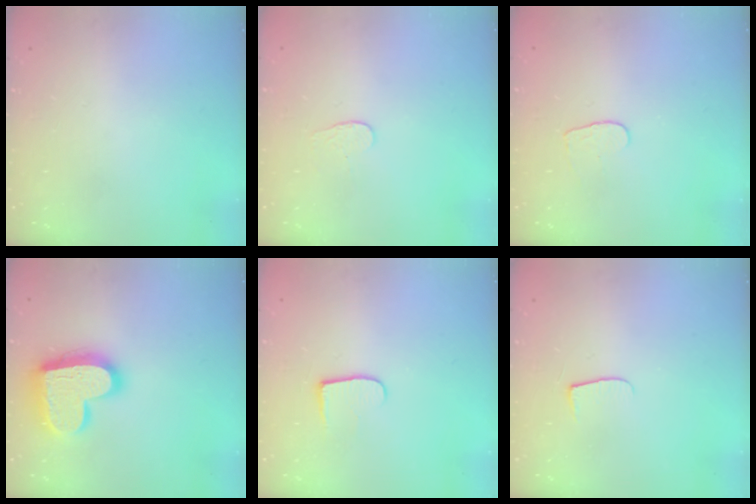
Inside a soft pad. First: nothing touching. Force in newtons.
{"total": 3.4, "press": 3.4, "slide": 0.3}
{"total": 4.4, "press": 4.4, "slide": 0.3}
{"total": 18.2, "press": 18.1, "slide": 1.4}
{"total": 6.6, "press": 6.6, "slide": 0.6}
{"total": 4.3, "press": 4.2, "slide": 0.5}